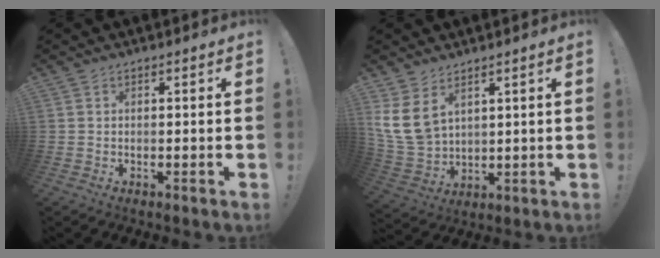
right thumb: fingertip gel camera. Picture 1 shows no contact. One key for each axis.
{"total": 9.9, "fx": 4.9, "fy": 6.2, "fz": 6.0, "tx": -0.132, "ty": -0.032, "tz": 0.101}